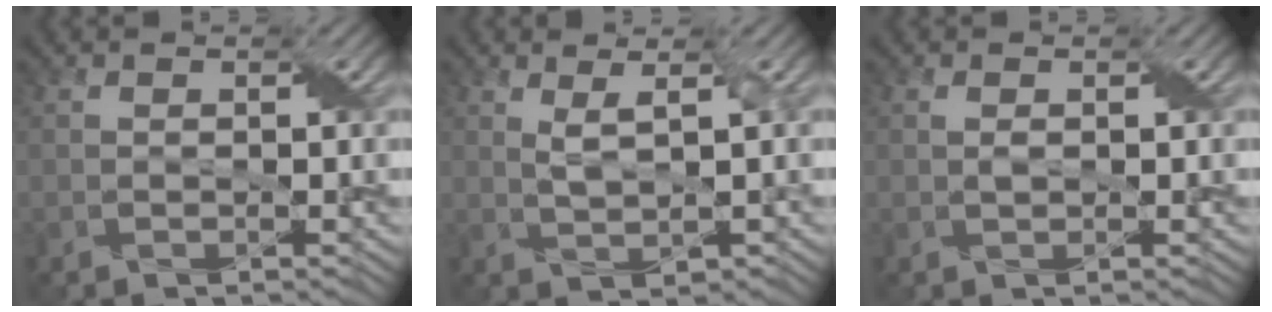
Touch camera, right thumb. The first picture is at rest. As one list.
[{"total": 2.5, "force": [1.1, 0.5, 2.2], "torque": [-0.053, -0.001, 0.024]}, {"total": 1.0, "force": [0.2, 0.5, 0.8], "torque": [-0.019, 0.002, 0.005]}]